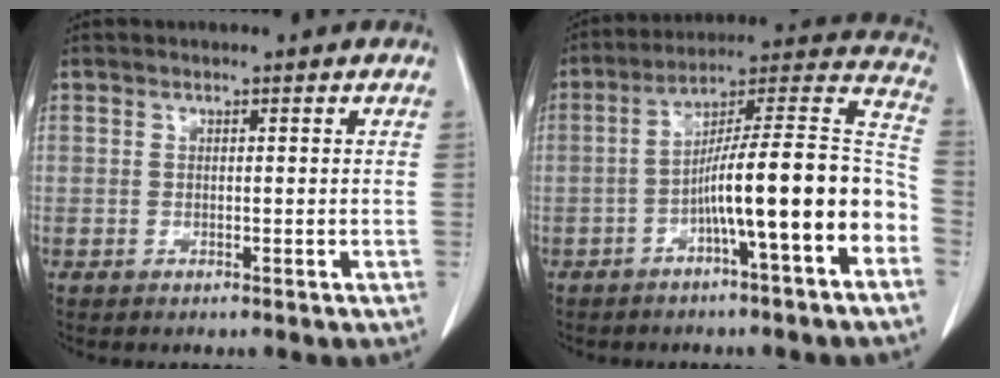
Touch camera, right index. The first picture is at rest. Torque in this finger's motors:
{"motor_torque": [1.63, -0.51, 0.73, 0.21]}